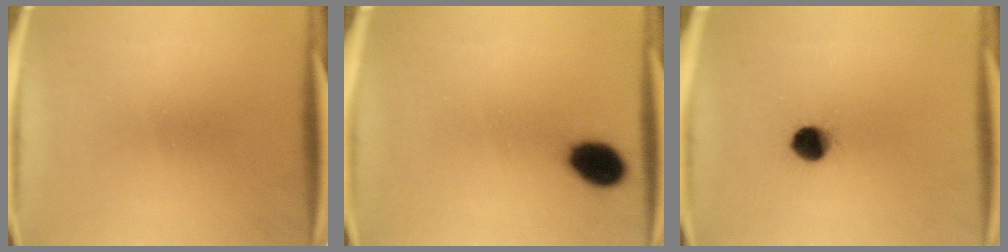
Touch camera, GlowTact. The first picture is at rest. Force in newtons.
{"total": 8.1}
{"total": 6.2}